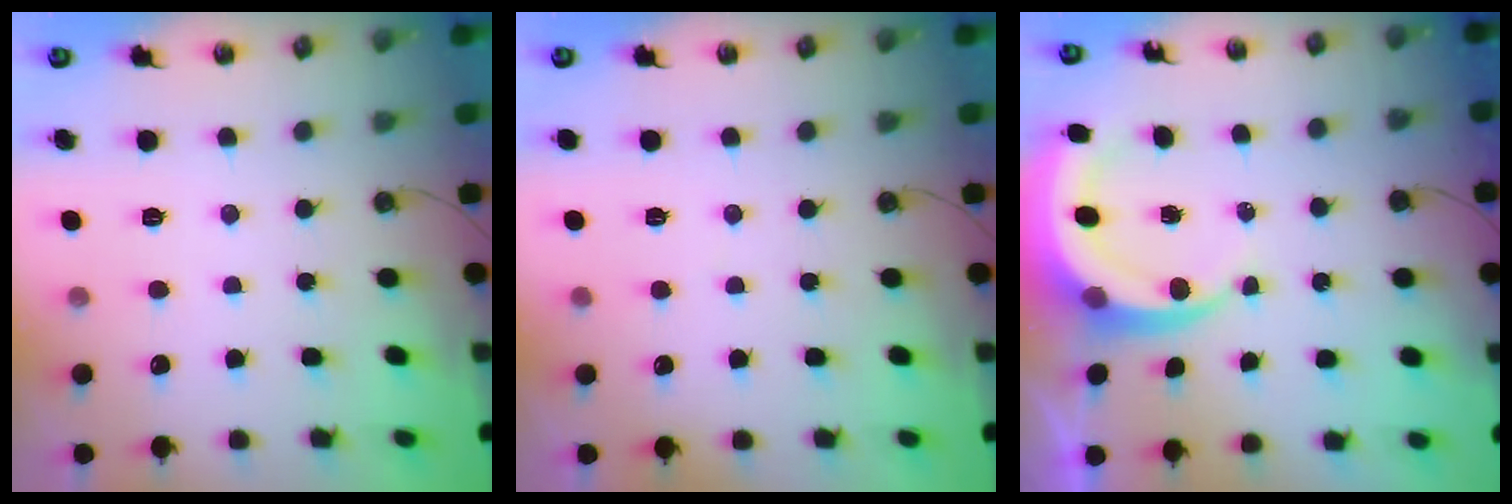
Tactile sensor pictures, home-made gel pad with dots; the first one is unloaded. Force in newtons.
{"total": 1.2, "press": 1.2, "slide": 0.1}
{"total": 7.3, "press": 7.3, "slide": 0.9}